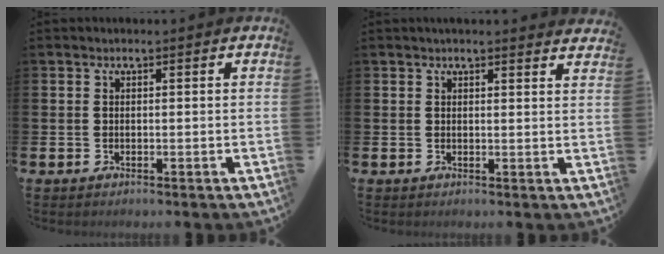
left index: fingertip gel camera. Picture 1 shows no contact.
{"total": 1.9, "force": [1.9, -0.1, 0.1], "torque": [0.000, -0.010, 0.034]}